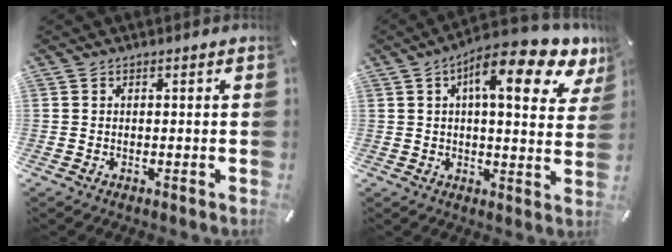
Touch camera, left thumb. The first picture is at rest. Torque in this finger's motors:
{"motor_torque": [0.75, 0.82, 1.82, -0.95, 0.46]}